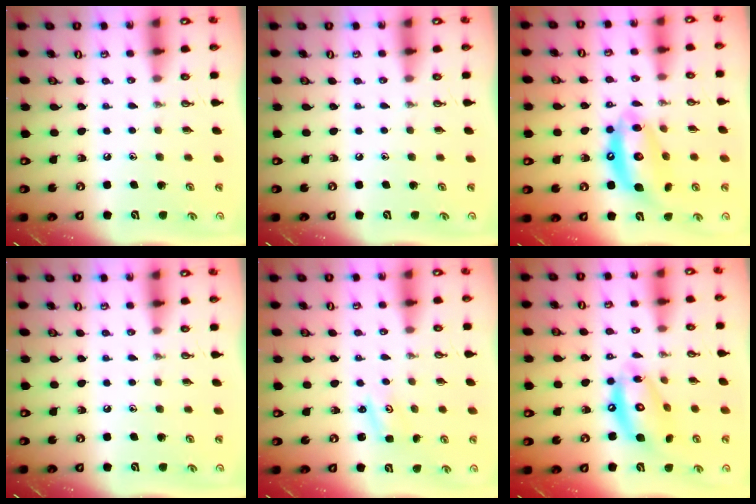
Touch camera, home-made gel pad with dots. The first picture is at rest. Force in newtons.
{"total": 0.0}
{"total": 13.9, "press": 13.8, "slide": 1.6}
{"total": 0.0}
{"total": 1.6, "press": 1.6, "slide": 0.2}
{"total": 14.3, "press": 14.2, "slide": 1.2}